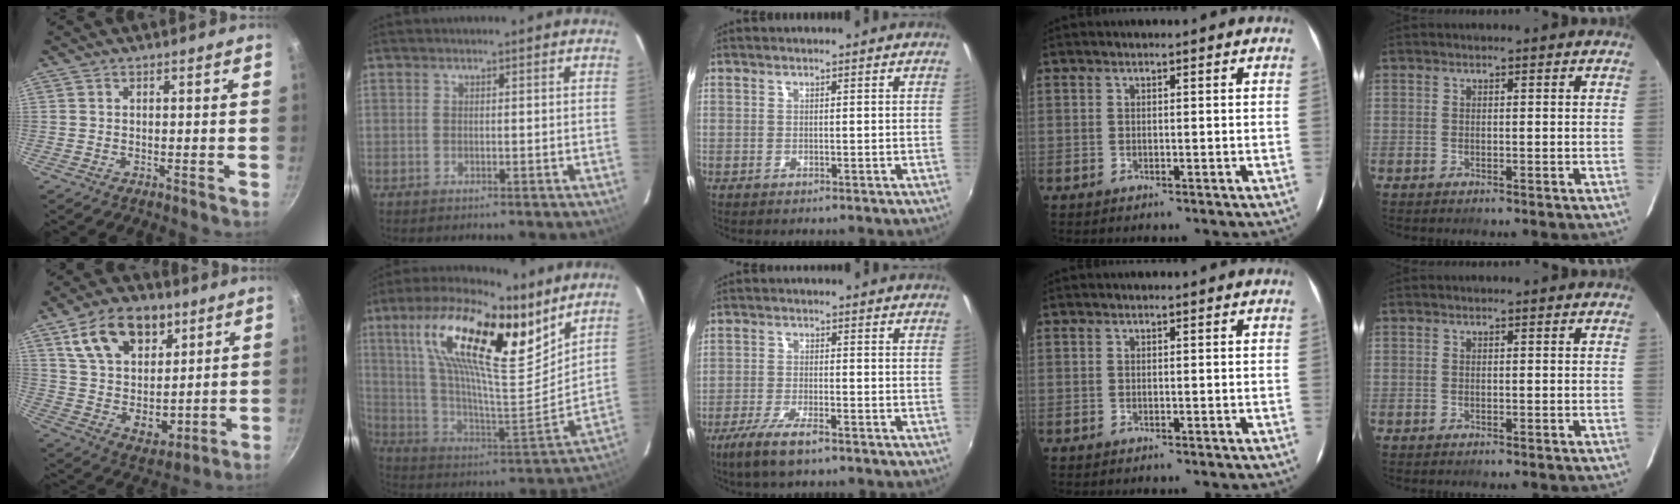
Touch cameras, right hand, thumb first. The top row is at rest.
{"thumb": {"total": 20.2, "force": [8.9, 13.7, 11.9], "torque": [-0.153, -0.030, 0.163]}, "index": {"total": 25.3, "force": [13.8, 8.1, 19.6], "torque": [-0.348, 0.032, 0.246]}, "middle": {"total": 7.0, "force": [-4.8, 1.4, 4.8], "torque": [-0.121, -0.017, -0.091]}}